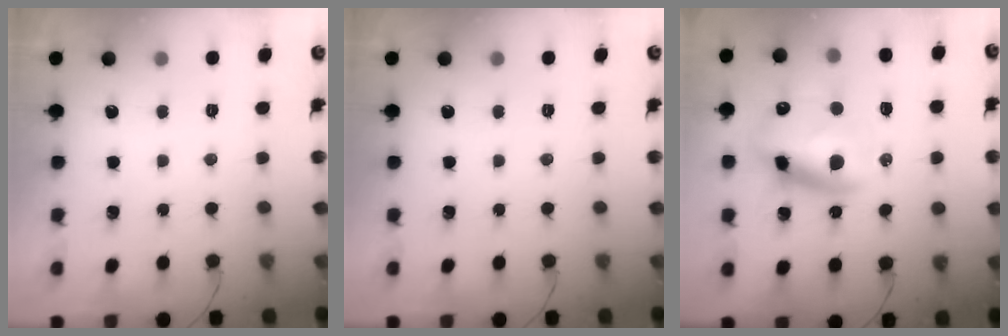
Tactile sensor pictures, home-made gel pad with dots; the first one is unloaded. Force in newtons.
{"total": 0.0}
{"total": 12.9, "press": 12.7, "slide": 2.5}